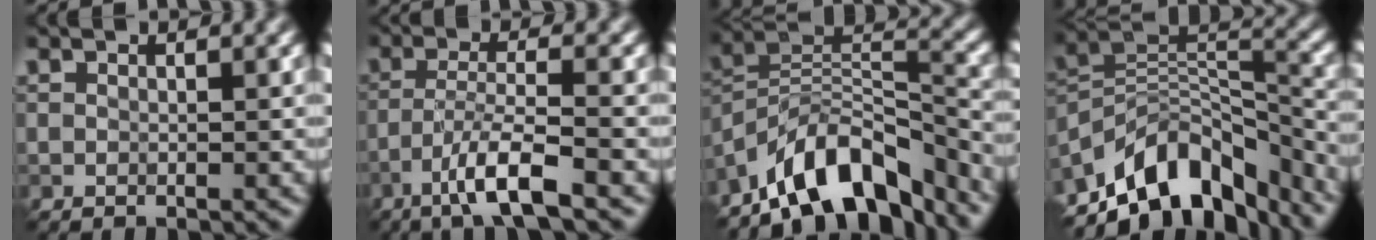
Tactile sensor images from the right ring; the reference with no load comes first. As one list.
[{"total": 5.1, "force": [-3.0, 0.6, 4.1], "torque": [-0.071, 0.005, -0.061]}, {"total": 10.5, "force": [-8.0, 3.7, 5.8], "torque": [-0.081, 0.010, -0.155]}, {"total": 11.2, "force": [-8.1, 5.1, 5.9], "torque": [-0.093, 0.012, -0.151]}]